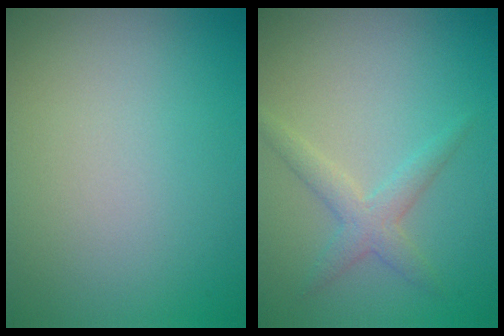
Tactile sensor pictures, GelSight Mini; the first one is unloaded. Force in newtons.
{"total": 2.4, "press": 2.4, "slide": 0.0}